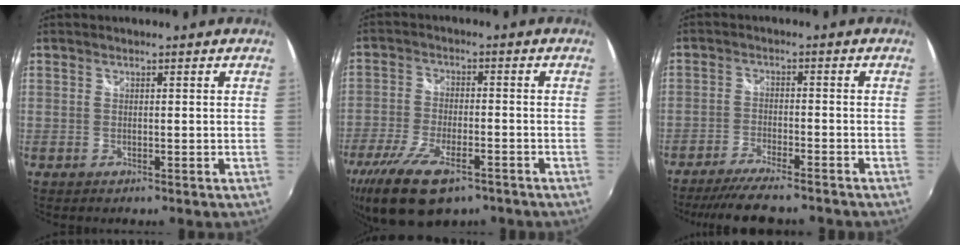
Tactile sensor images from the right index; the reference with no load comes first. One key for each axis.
{"total": 14.5, "fx": -9.4, "fy": 5.8, "fz": 9.3, "tx": -0.211, "ty": -0.042, "tz": -0.168}
{"total": 10.9, "fx": -9.5, "fy": 1.7, "fz": 5.1, "tx": -0.118, "ty": -0.017, "tz": -0.151}